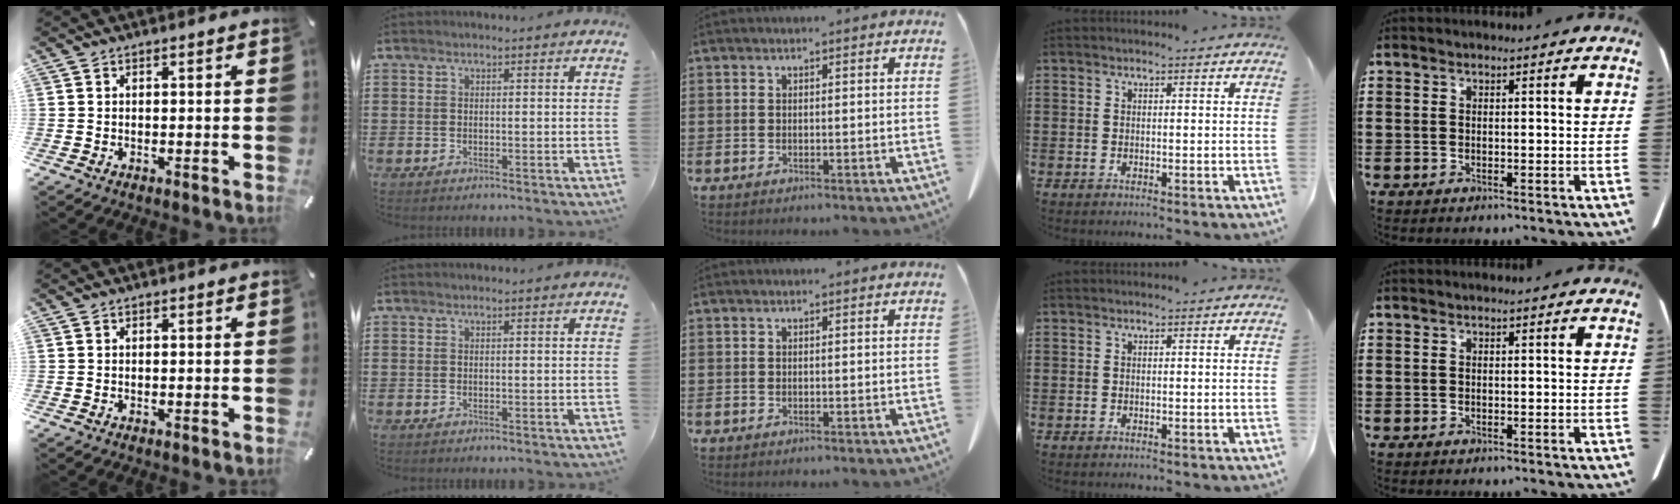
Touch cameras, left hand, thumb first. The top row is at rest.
{}